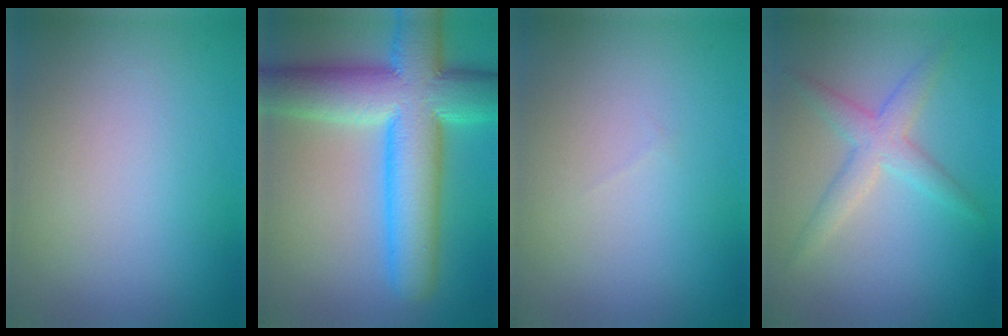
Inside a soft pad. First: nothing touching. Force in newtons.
{"total": 12.5, "press": 12.5, "slide": 0.5}
{"total": 0.0}
{"total": 3.0, "press": 3.0, "slide": 0.1}